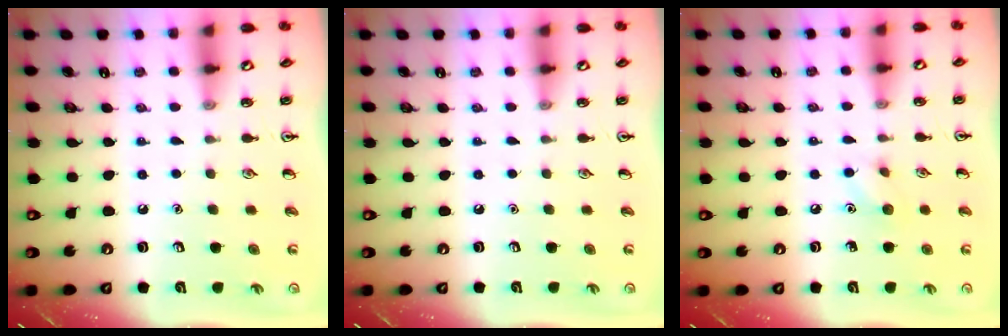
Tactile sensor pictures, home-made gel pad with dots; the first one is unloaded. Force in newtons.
{"total": 0.0}
{"total": 6.7, "press": 6.4, "slide": 1.9}